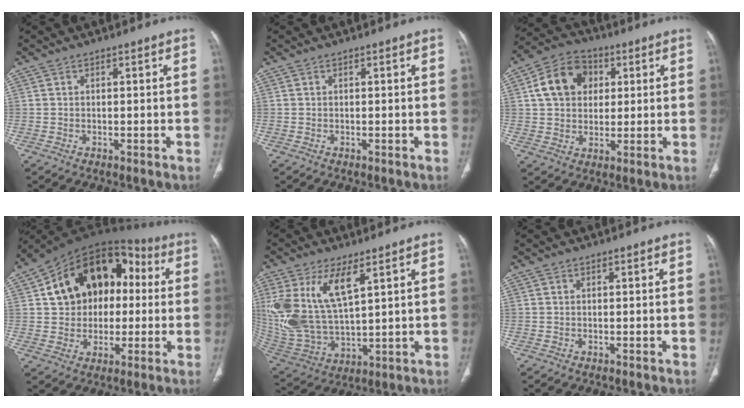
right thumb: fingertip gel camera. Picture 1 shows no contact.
{"total": 0.0}
{"total": 11.6, "force": [3.0, 9.1, 6.6], "torque": [-0.093, 0.006, 0.045]}
{"total": 19.9, "force": [3.0, 14.5, 13.3], "torque": [-0.171, 0.040, 0.048]}
{"total": 17.8, "force": [6.9, 8.2, 14.2], "torque": [-0.301, -0.024, 0.150]}
{"total": 0.0}